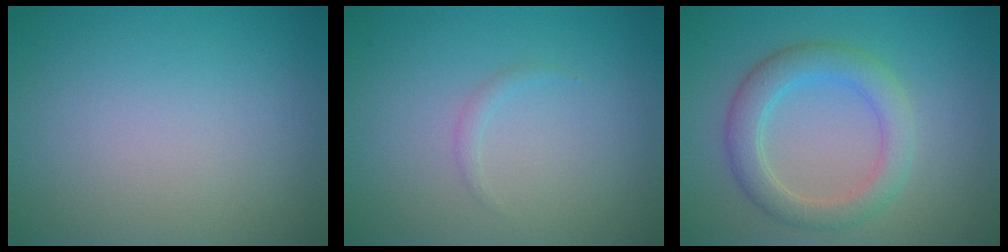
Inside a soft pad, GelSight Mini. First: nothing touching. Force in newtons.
{"total": 0.7, "press": 0.7, "slide": 0.1}
{"total": 4.0, "press": 4.0, "slide": 0.3}